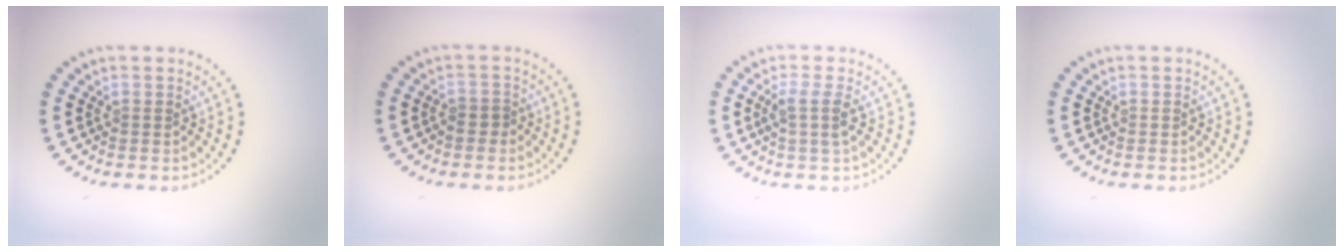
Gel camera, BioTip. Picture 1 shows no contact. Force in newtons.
{"total": 0.9, "press": 0.7, "slide": 0.6}
{"total": 1.9, "press": 1.5, "slide": 1.1}
{"total": 0.0}